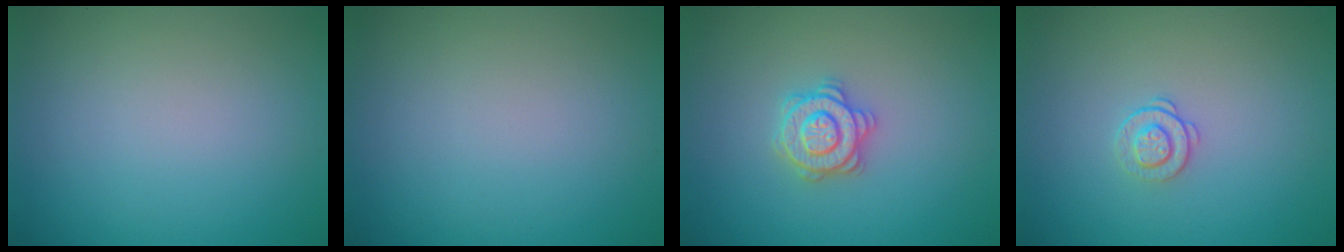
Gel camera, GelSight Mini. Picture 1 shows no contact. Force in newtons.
{"total": 0.0}
{"total": 2.8, "press": 2.8, "slide": 0.4}
{"total": 1.4, "press": 0.9, "slide": 1.0}